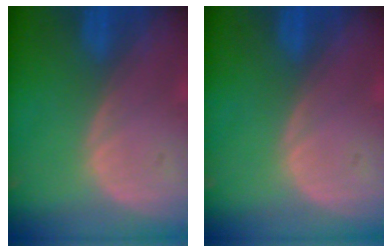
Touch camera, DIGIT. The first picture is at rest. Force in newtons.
{"total": 0.0}